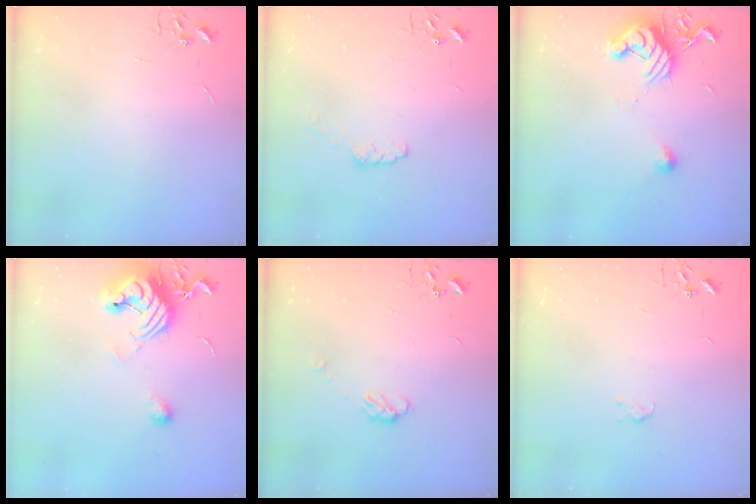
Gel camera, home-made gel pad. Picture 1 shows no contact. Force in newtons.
{"total": 4.3, "press": 4.3, "slide": 0.7}
{"total": 11.2, "press": 11.1, "slide": 1.4}
{"total": 12.2, "press": 12.1, "slide": 1.4}
{"total": 5.1, "press": 5.1, "slide": 0.5}
{"total": 3.0, "press": 3.0, "slide": 0.6}